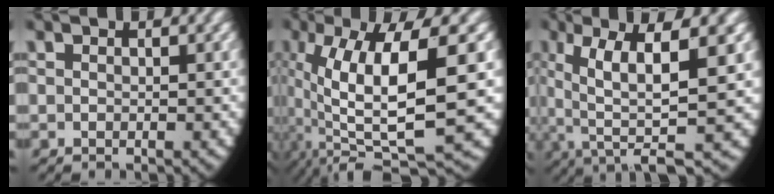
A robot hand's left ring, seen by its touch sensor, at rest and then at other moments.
{"total": 11.6, "force": [0.5, 5.5, 10.2], "torque": [-0.195, -0.020, 0.025]}
{"total": 8.4, "force": [0.8, 3.3, 7.7], "torque": [-0.133, -0.009, 0.025]}